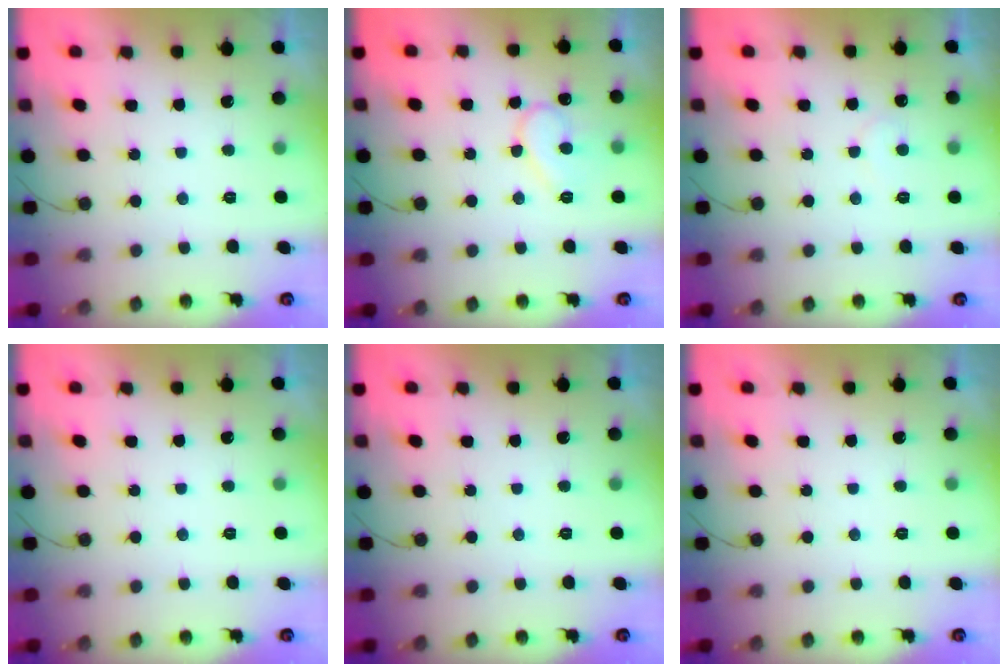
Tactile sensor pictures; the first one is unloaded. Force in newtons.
{"total": 9.8, "press": 9.8, "slide": 0.9}
{"total": 4.0, "press": 4.0, "slide": 0.2}
{"total": 0.0}
{"total": 0.0}
{"total": 0.0}